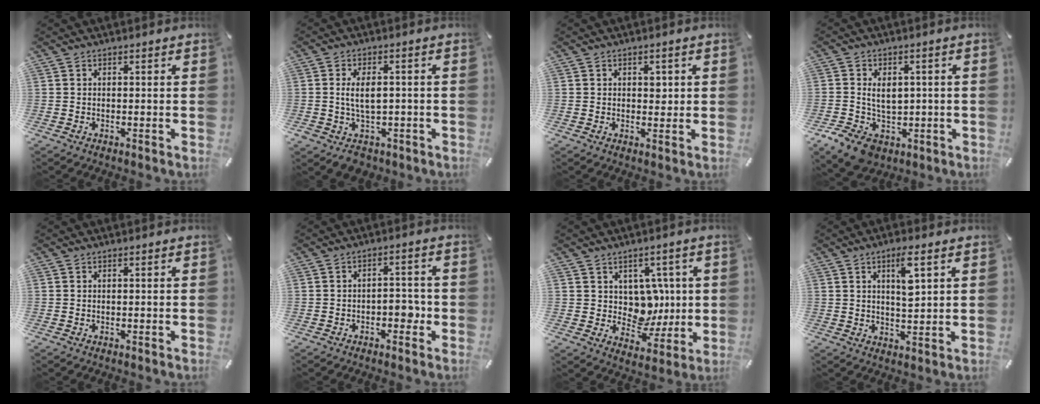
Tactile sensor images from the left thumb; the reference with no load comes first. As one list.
[{"total": 7.3, "force": [-0.5, 4.8, 5.4], "torque": [-0.079, 0.002, -0.009]}, {"total": 2.3, "force": [0.7, 1.8, 1.2], "torque": [-0.002, -0.003, 0.005]}, {"total": 8.9, "force": [-0.7, 7.1, 5.4], "torque": [-0.089, 0.012, -0.008]}, {"total": 0.0}, {"total": 5.1, "force": [-1.9, 2.9, 3.7], "torque": [-0.059, 0.015, -0.032]}, {"total": 9.6, "force": [2.5, 8.7, 3.3], "torque": [-0.028, -0.027, 0.056]}, {"total": 6.7, "force": [2.9, 1.8, 5.7], "torque": [-0.095, -0.007, 0.043]}]